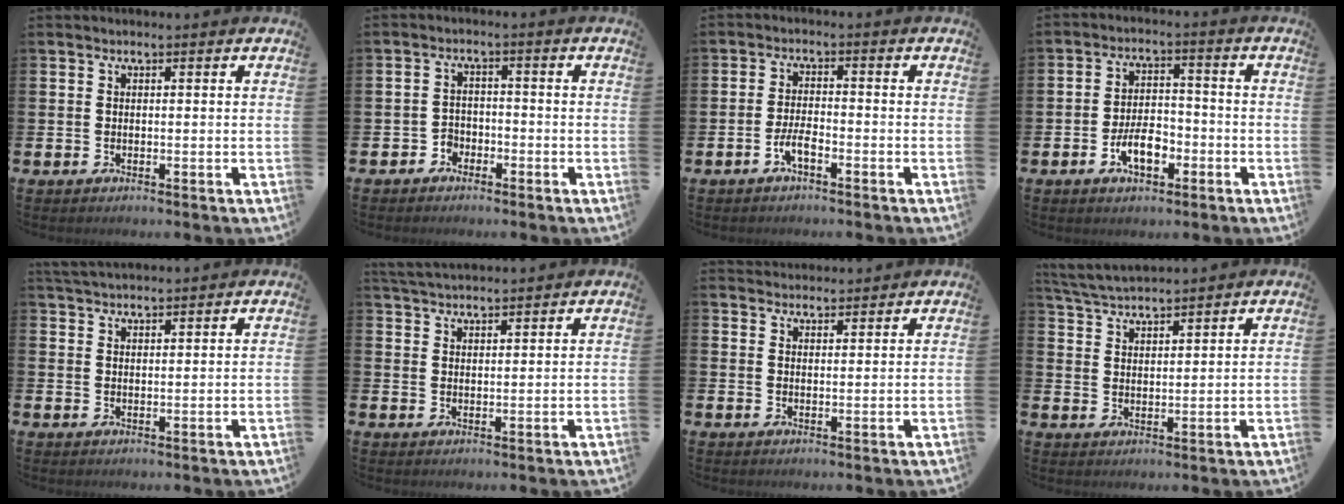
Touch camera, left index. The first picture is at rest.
{"total": 2.3, "force": [-1.8, 1.3, 0.1], "torque": [-0.013, 0.006, -0.041]}
{"total": 2.9, "force": [-1.6, 0.8, 2.3], "torque": [-0.050, 0.003, -0.030]}
{"total": 5.5, "force": [-2.3, 2.8, 4.2], "torque": [-0.071, 0.007, -0.044]}
{"total": 3.1, "force": [3.0, 0.4, 0.5], "torque": [-0.013, -0.012, 0.056]}
{"total": 3.7, "force": [3.7, 0.4, 0.5], "torque": [-0.015, -0.016, 0.068]}
{"total": 2.8, "force": [2.7, 0.5, -0.2], "torque": [0.002, -0.014, 0.050]}
{"total": 4.4, "force": [4.4, 0.2, 0.6], "torque": [-0.028, -0.021, 0.079]}